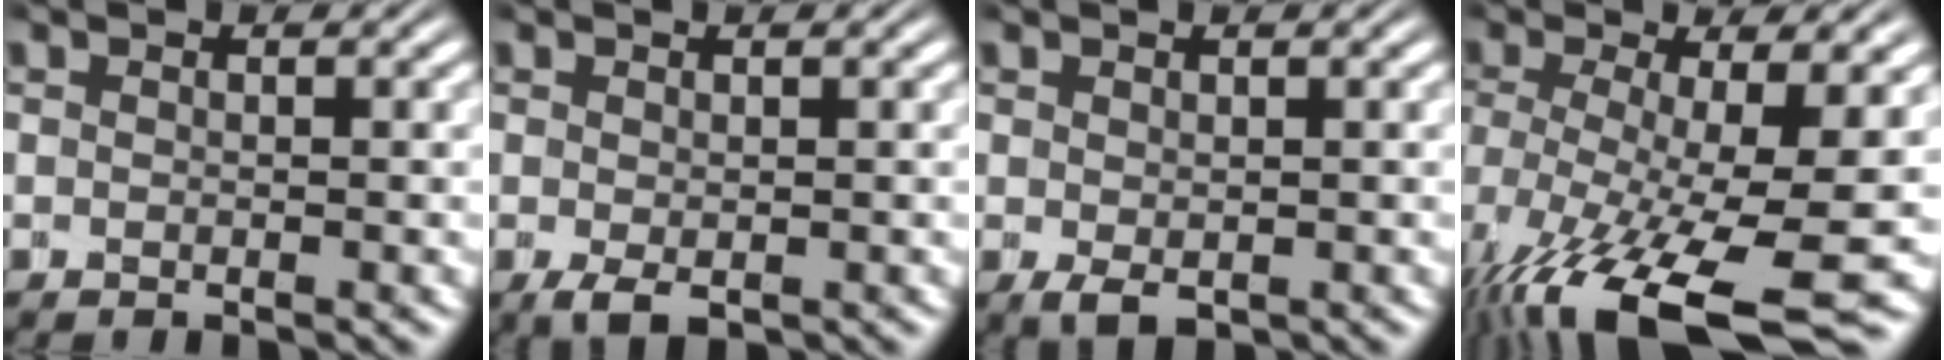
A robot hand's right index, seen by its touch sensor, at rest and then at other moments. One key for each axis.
{"total": 1.9, "fx": -0.9, "fy": 1.1, "fz": 1.2, "tx": -0.030, "ty": -0.022, "tz": -0.001}
{"total": 1.5, "fx": -0.7, "fy": 0.9, "fz": 1.0, "tx": -0.023, "ty": -0.022, "tz": 0.005}
{"total": 10.3, "fx": -5.1, "fy": 4.1, "fz": 7.9, "tx": -0.155, "ty": -0.064, "tz": -0.041}